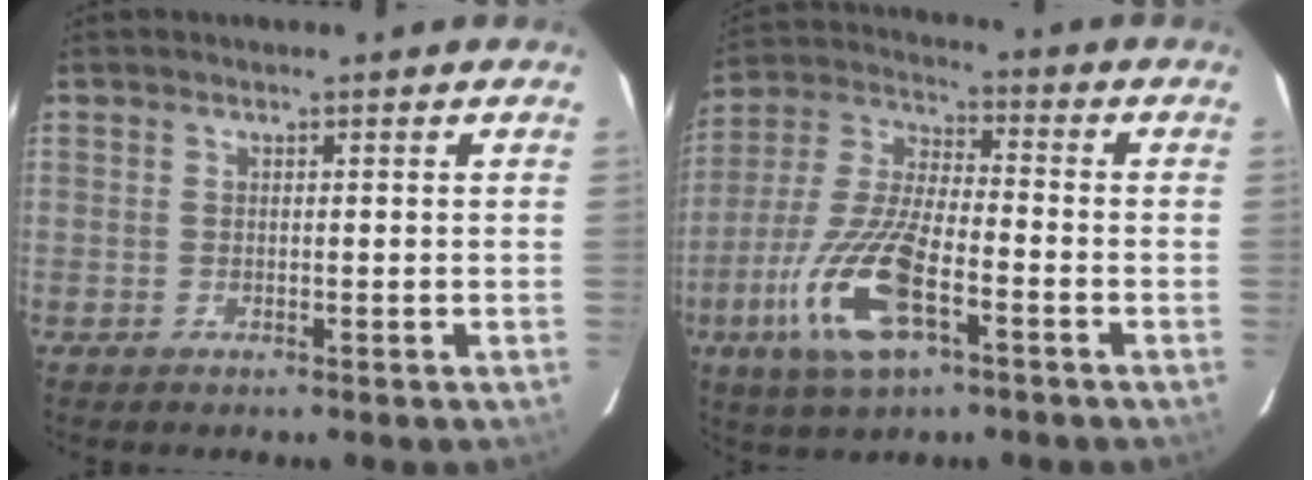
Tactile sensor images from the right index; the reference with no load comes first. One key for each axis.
{"total": 16.6, "fx": -7.2, "fy": 5.8, "fz": 13.8, "tx": -0.302, "ty": -0.016, "tz": -0.141}